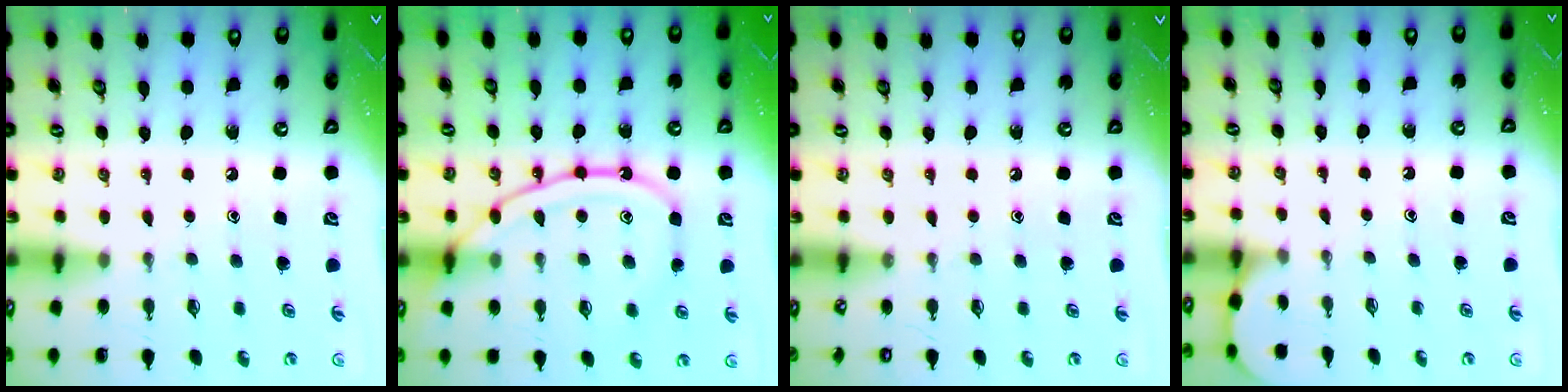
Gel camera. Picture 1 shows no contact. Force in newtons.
{"total": 12.6, "press": 12.5, "slide": 1.4}
{"total": 0.0}
{"total": 1.8, "press": 1.8, "slide": 0.2}